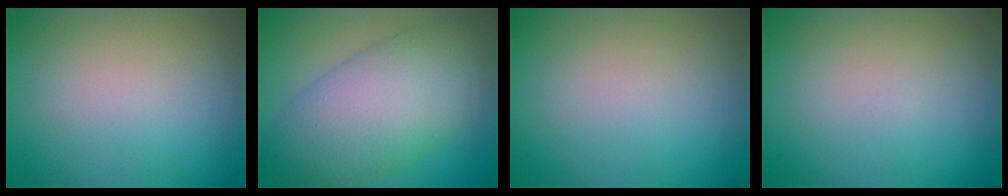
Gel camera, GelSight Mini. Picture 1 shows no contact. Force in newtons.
{"total": 10.4, "press": 10.4, "slide": 0.2}
{"total": 0.0}
{"total": 0.0}